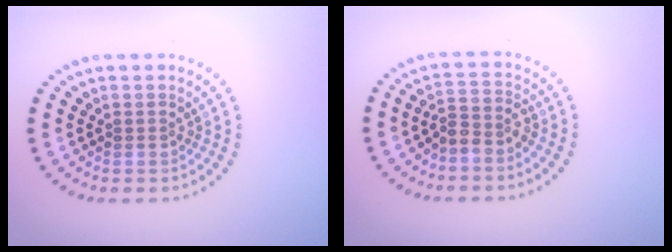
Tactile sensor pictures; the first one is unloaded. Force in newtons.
{"total": 2.2, "press": 1.7, "slide": 1.4}